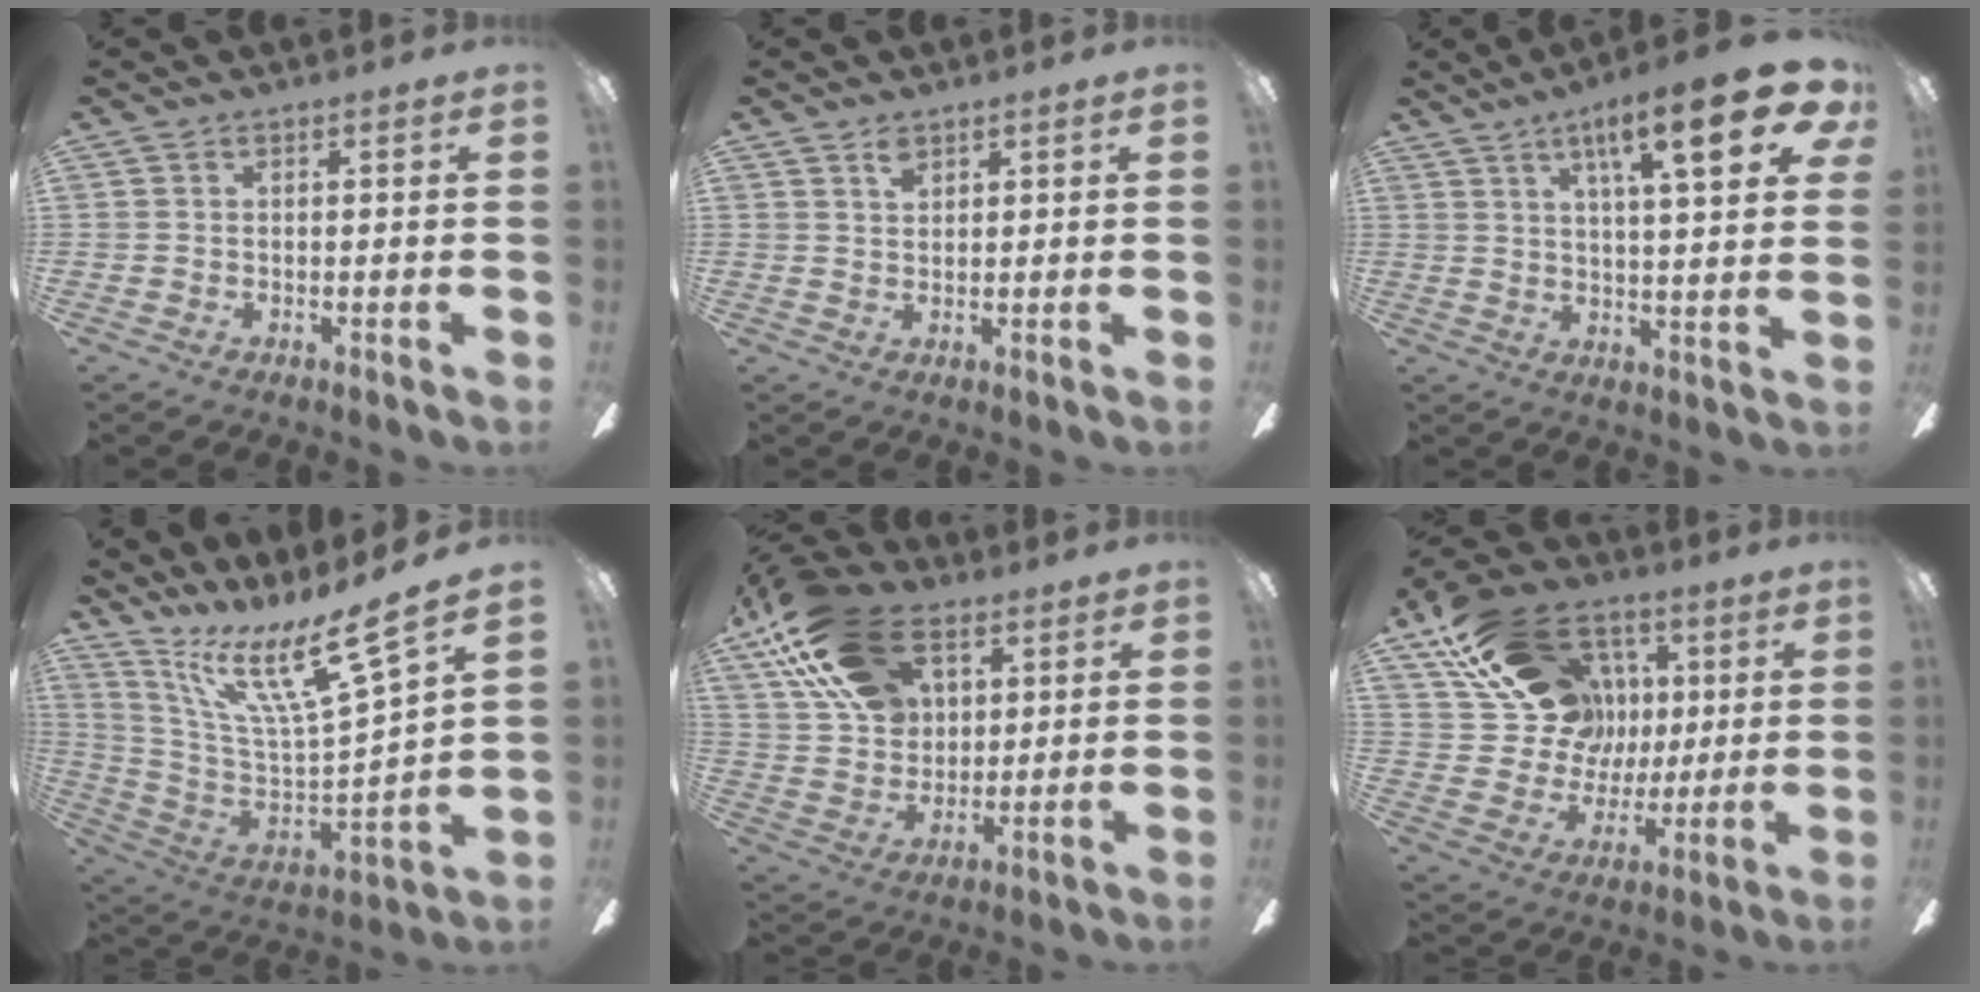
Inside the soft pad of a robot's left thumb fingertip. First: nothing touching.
{"total": 2.5, "force": [1.8, 1.1, 1.3], "torque": [-0.021, -0.002, 0.032]}
{"total": 17.8, "force": [8.7, 4.1, 14.9], "torque": [-0.219, -0.033, 0.123]}
{"total": 18.6, "force": [12.5, 3.0, 13.5], "torque": [-0.250, -0.085, 0.201]}
{"total": 21.6, "force": [11.6, 13.3, 12.5], "torque": [-0.250, -0.032, 0.214]}
{"total": 24.0, "force": [9.5, 18.4, 12.0], "torque": [-0.215, -0.027, 0.196]}